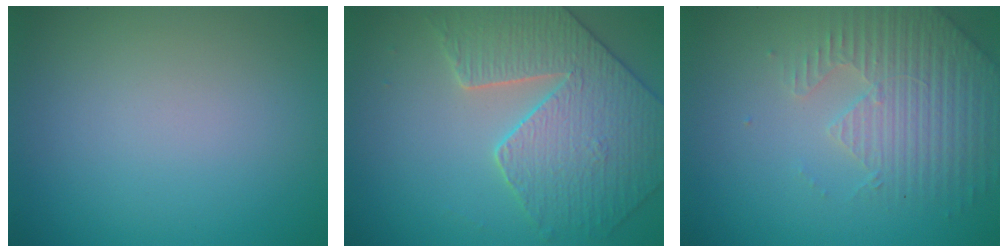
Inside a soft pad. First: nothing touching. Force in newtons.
{"total": 4.8, "press": 4.7, "slide": 0.8}
{"total": 4.4, "press": 4.3, "slide": 1.0}